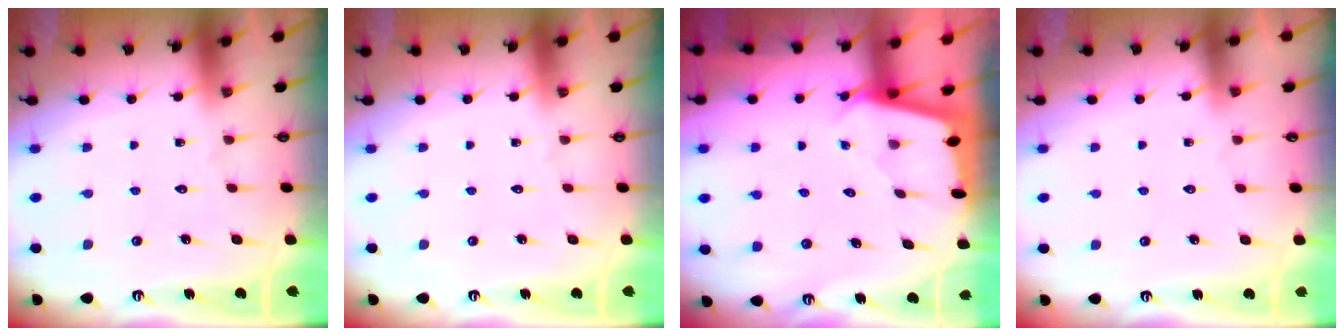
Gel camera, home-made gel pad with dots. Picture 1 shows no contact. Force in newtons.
{"total": 0.0}
{"total": 1.8, "press": 1.8, "slide": 0.1}
{"total": 1.6, "press": 1.5, "slide": 0.3}